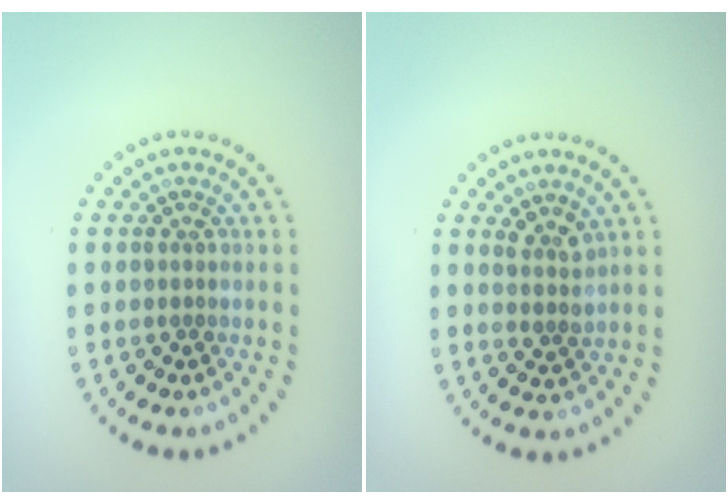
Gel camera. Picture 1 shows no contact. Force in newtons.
{"total": 1.7, "press": 1.3, "slide": 1.0}